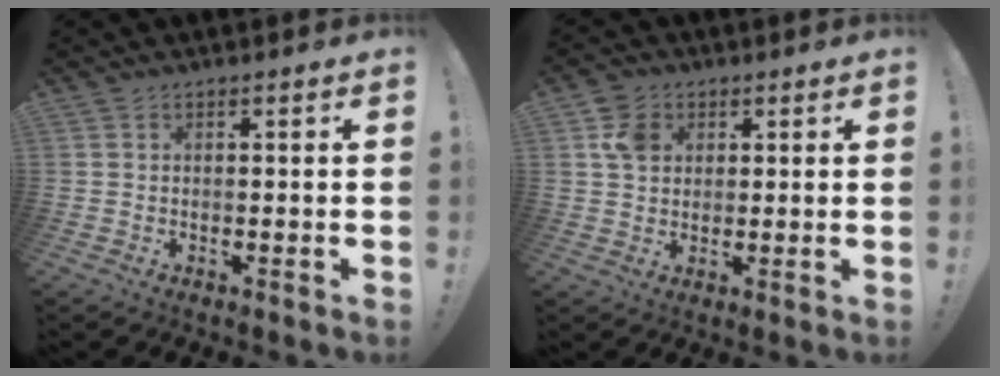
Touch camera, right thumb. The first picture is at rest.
{"total": 6.6, "force": [2.4, 5.4, 3.1], "torque": [-0.035, 0.002, 0.045]}